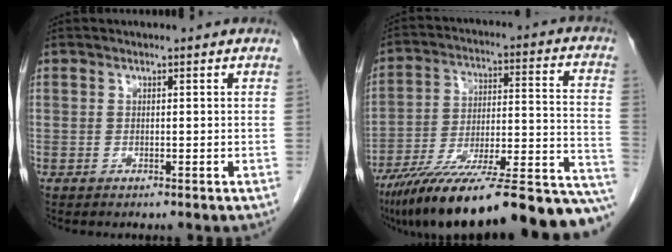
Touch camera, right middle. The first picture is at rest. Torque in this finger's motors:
{"motor_torque": [1.08, -1.06, 0.99, 0.21]}